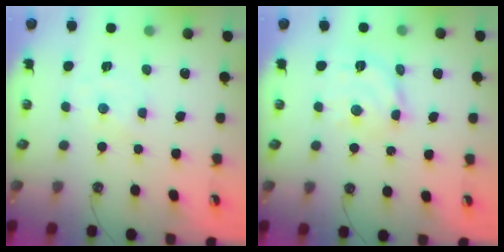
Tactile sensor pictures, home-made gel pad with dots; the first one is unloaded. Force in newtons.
{"total": 12.0, "press": 12.0, "slide": 1.0}